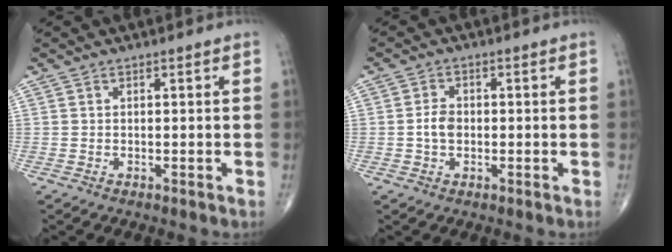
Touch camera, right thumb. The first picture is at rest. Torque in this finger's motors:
{"motor_torque": [0.74, 0.91, 0.48, -0.18, 0.01]}